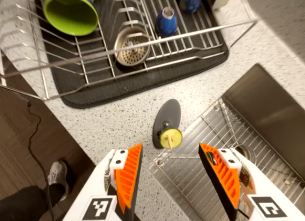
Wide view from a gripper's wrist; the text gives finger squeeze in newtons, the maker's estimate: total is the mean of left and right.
{"total": 0.0}